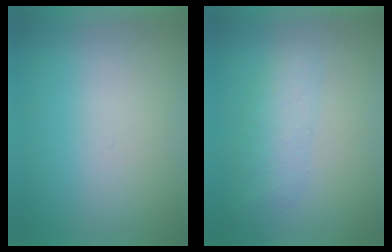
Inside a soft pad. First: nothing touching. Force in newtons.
{"total": 2.1}